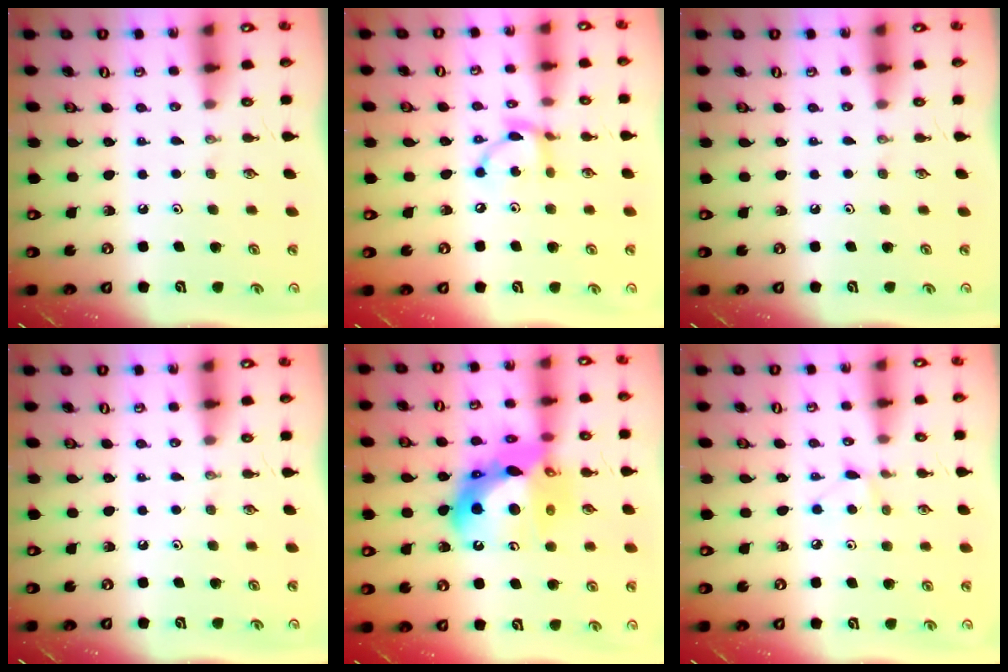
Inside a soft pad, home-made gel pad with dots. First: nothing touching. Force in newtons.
{"total": 10.0, "press": 10.0, "slide": 0.5}
{"total": 0.0}
{"total": 0.0}
{"total": 18.2, "press": 18.1, "slide": 2.0}
{"total": 4.6, "press": 4.5, "slide": 0.6}